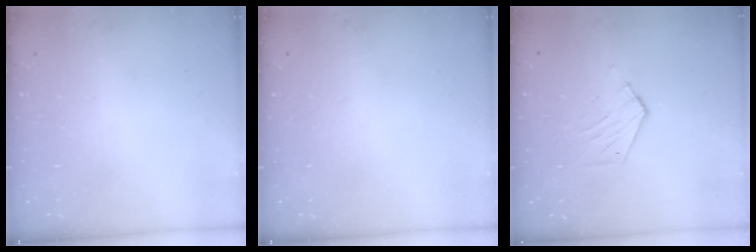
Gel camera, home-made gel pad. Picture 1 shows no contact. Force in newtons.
{"total": 0.0}
{"total": 3.9, "press": 3.9, "slide": 0.3}